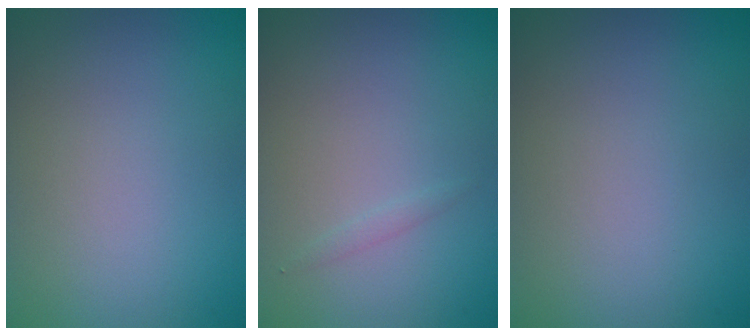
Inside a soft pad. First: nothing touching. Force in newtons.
{"total": 0.5, "press": 0.5, "slide": 0.0}
{"total": 0.0}